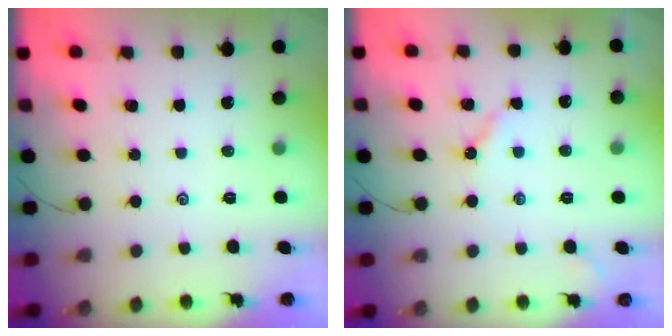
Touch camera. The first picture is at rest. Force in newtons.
{"total": 3.9, "press": 3.9, "slide": 0.2}